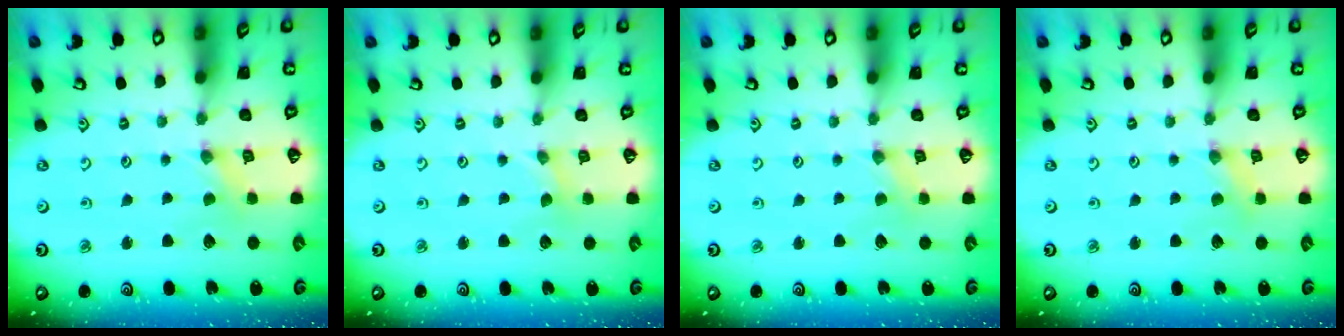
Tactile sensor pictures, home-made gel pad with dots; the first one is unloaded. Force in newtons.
{"total": 0.0}
{"total": 0.0}
{"total": 1.6, "press": 1.6, "slide": 0.3}